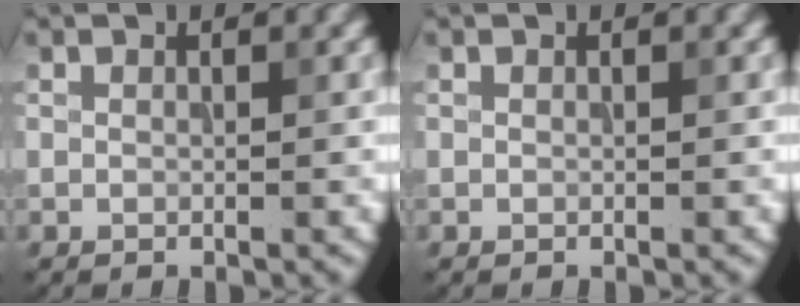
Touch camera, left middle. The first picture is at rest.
{"total": 0.0}